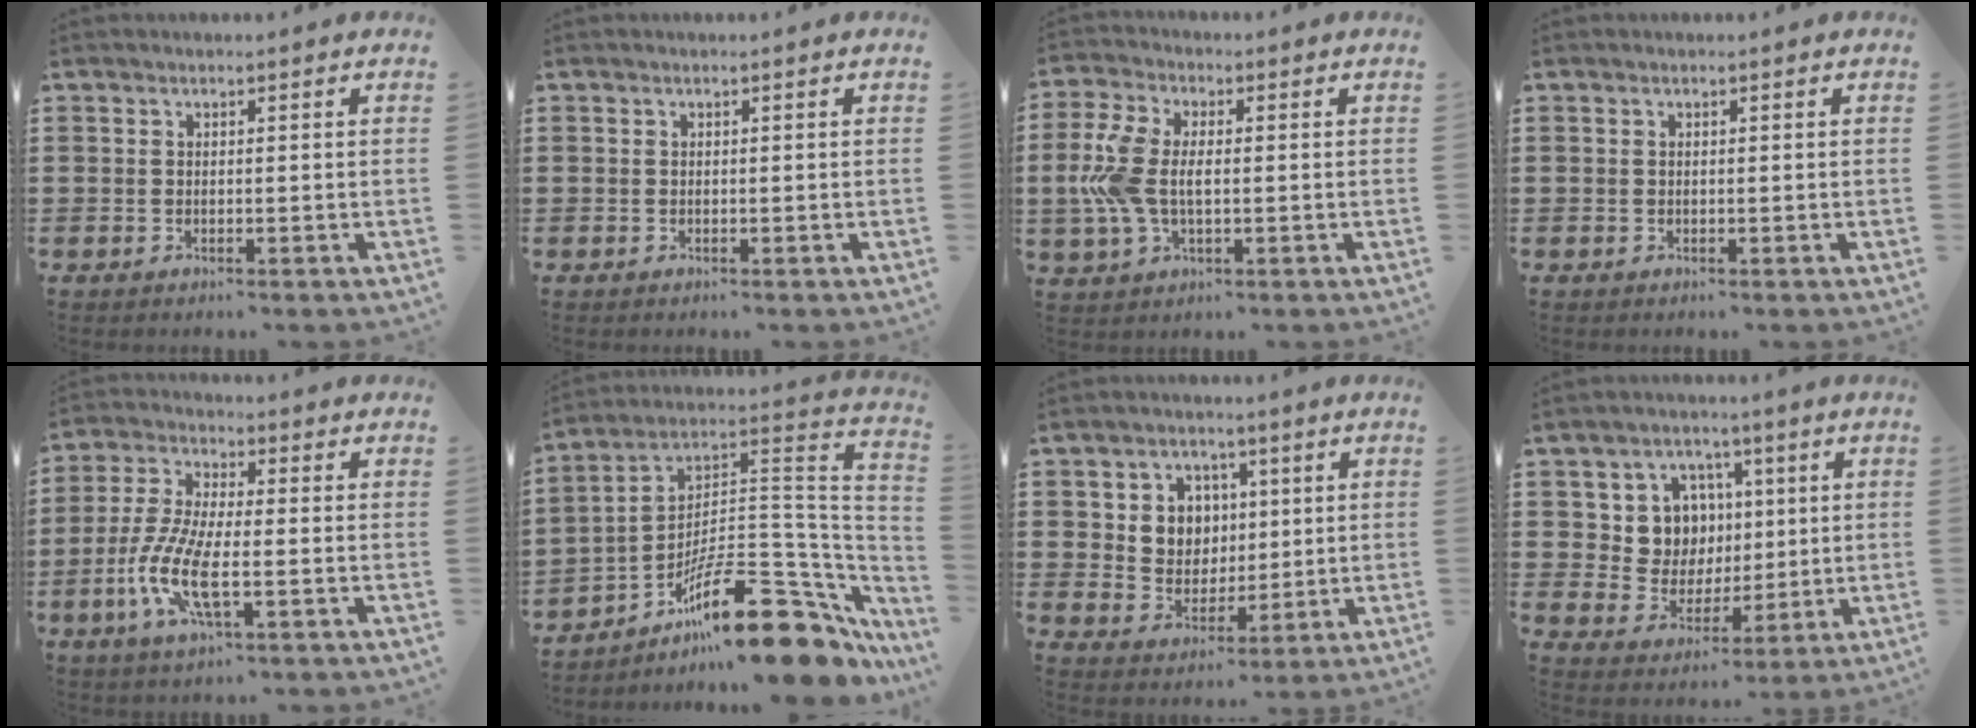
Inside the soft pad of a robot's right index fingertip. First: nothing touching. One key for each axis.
{"total": 0.0}
{"total": 8.4, "fx": -0.2, "fy": 4.7, "fz": 7.1, "tx": -0.179, "ty": -0.001, "tz": -0.013}
{"total": 0.0}
{"total": 9.4, "fx": -3.2, "fy": 2.8, "fz": 8.4, "tx": -0.200, "ty": -0.017, "tz": -0.068}
{"total": 18.5, "fx": -11.7, "fy": 4.7, "fz": 13.6, "tx": -0.217, "ty": 0.030, "tz": -0.199}
{"total": 5.9, "fx": 1.6, "fy": 5.5, "fz": 1.7, "tx": -0.054, "ty": 0.015, "tz": 0.027}
{"total": 8.5, "fx": 2.3, "fy": 7.7, "fz": 2.8, "tx": -0.078, "ty": 0.010, "tz": 0.045}